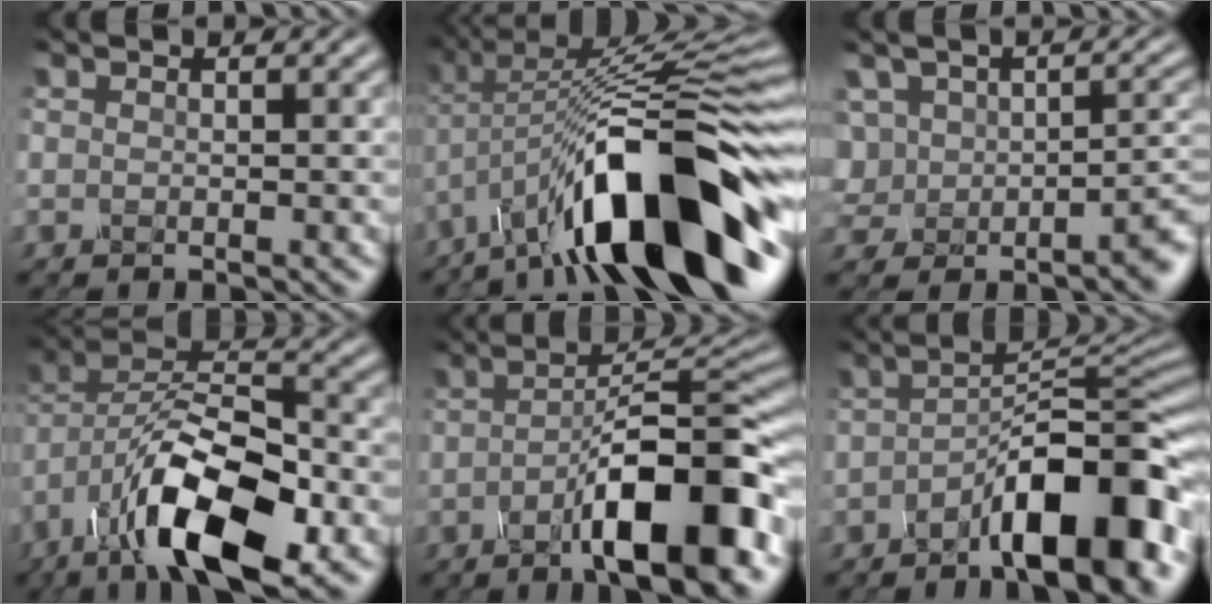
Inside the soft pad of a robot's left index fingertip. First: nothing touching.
{"total": 15.2, "force": [-5.3, 4.8, 13.5], "torque": [-0.211, 0.023, -0.080]}
{"total": 5.8, "force": [-1.7, 4.2, 3.6], "torque": [-0.056, -0.003, -0.025]}
{"total": 12.1, "force": [-6.4, 4.8, 9.1], "torque": [-0.170, -0.002, -0.112]}
{"total": 10.5, "force": [-4.2, 2.4, 9.3], "torque": [-0.132, 0.015, -0.067]}
{"total": 9.7, "force": [-4.8, 2.6, 7.9], "torque": [-0.108, 0.016, -0.078]}